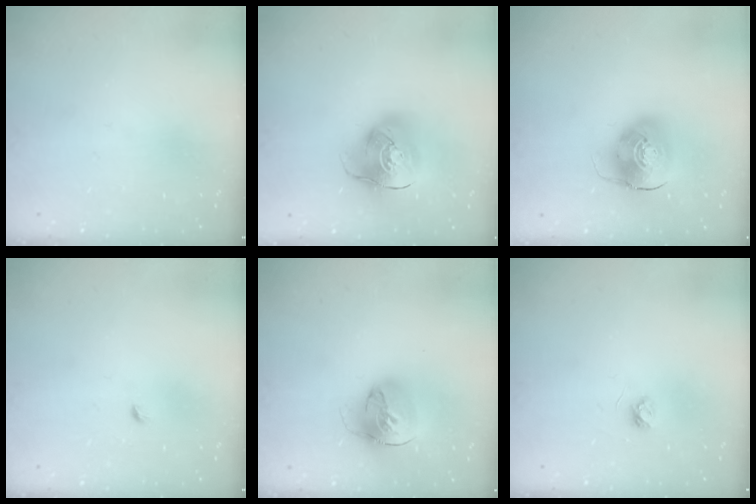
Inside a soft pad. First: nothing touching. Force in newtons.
{"total": 15.6, "press": 15.5, "slide": 2.4}
{"total": 10.5, "press": 10.4, "slide": 1.8}
{"total": 2.7, "press": 2.6, "slide": 0.6}
{"total": 17.5, "press": 17.4, "slide": 1.7}
{"total": 3.7, "press": 3.7, "slide": 0.4}